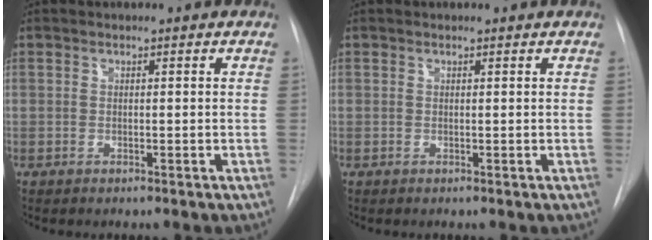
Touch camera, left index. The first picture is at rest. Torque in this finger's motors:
{"motor_torque": [-0.12, 0.21, 0.00, -0.01]}